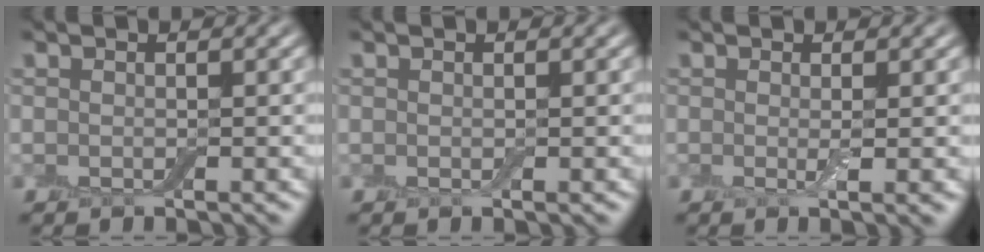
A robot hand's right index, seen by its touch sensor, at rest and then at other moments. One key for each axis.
{"total": 0.0}
{"total": 1.3, "fx": 0.0, "fy": 0.1, "fz": 1.3, "tx": -0.025, "ty": -0.005, "tz": -0.002}